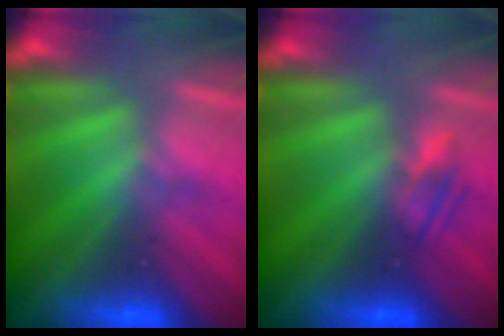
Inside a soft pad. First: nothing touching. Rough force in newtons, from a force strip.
{"total": 2.3}